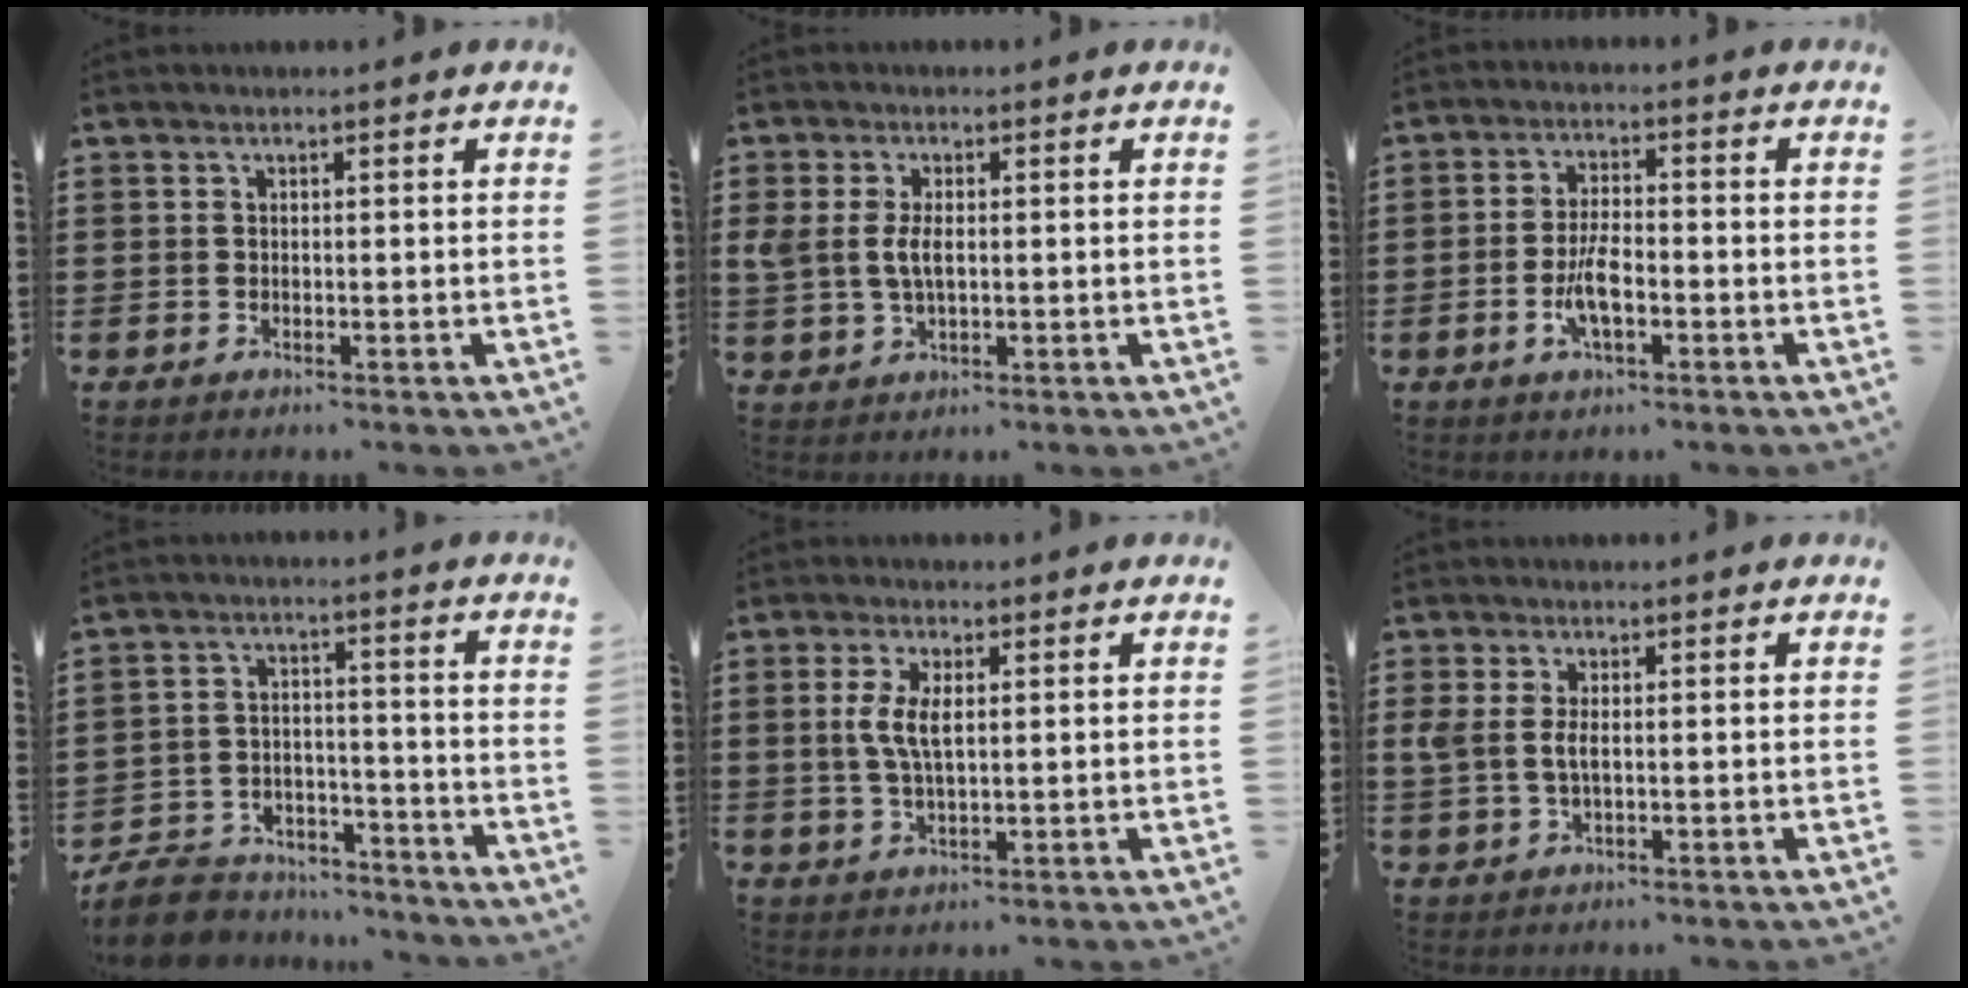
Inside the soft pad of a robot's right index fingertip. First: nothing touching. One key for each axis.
{"total": 4.4, "fx": 0.4, "fy": 2.3, "fz": 3.8, "tx": -0.099, "ty": 0.000, "tz": -0.002}
{"total": 5.8, "fx": -1.9, "fy": 2.0, "fz": 5.1, "tx": -0.113, "ty": -0.002, "tz": -0.042}
{"total": 7.7, "fx": -7.2, "fy": 2.3, "fz": 1.4, "tx": -0.041, "ty": 0.018, "tz": -0.144}
{"total": 4.9, "fx": 0.9, "fy": 1.9, "fz": 4.5, "tx": -0.099, "ty": 0.005, "tz": 0.011}
{"total": 3.1, "fx": 0.2, "fy": 1.5, "fz": 2.7, "tx": -0.077, "ty": -0.001, "tz": -0.005}